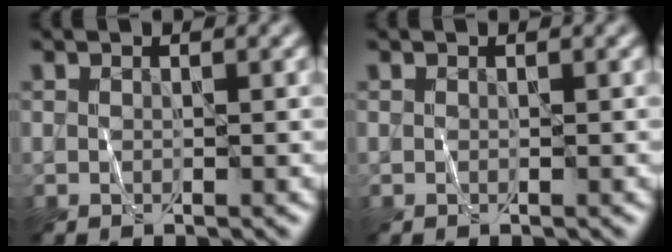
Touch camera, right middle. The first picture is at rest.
{"total": 0.0}